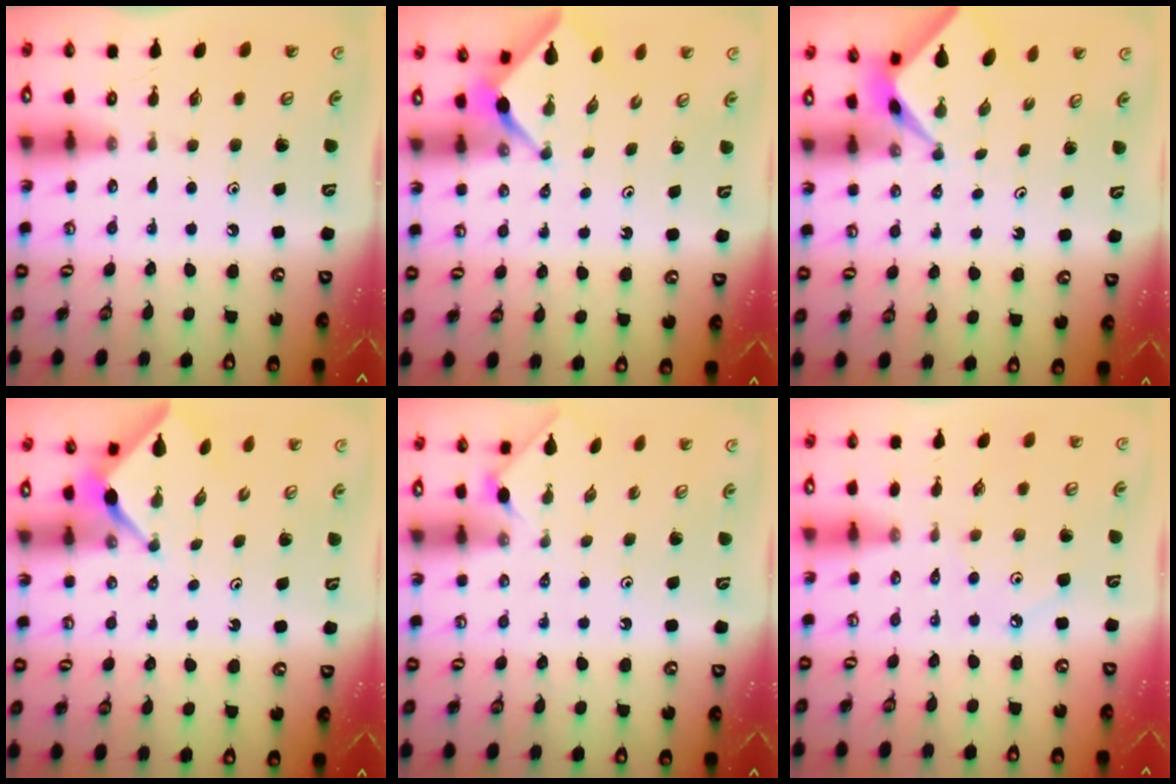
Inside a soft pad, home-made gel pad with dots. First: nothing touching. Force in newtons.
{"total": 2.3, "press": 2.3, "slide": 0.2}
{"total": 1.6, "press": 1.6, "slide": 0.3}
{"total": 2.5, "press": 2.5, "slide": 0.3}
{"total": 1.7, "press": 1.7, "slide": 0.4}
{"total": 2.8, "press": 2.7, "slide": 0.5}